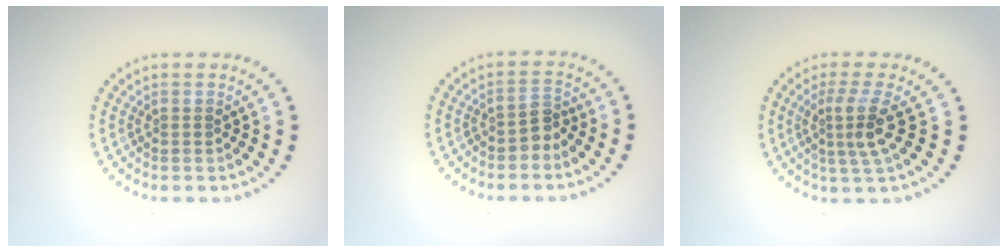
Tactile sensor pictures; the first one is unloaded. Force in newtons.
{"total": 1.5, "press": 1.2, "slide": 0.9}
{"total": 3.2, "press": 2.3, "slide": 2.3}